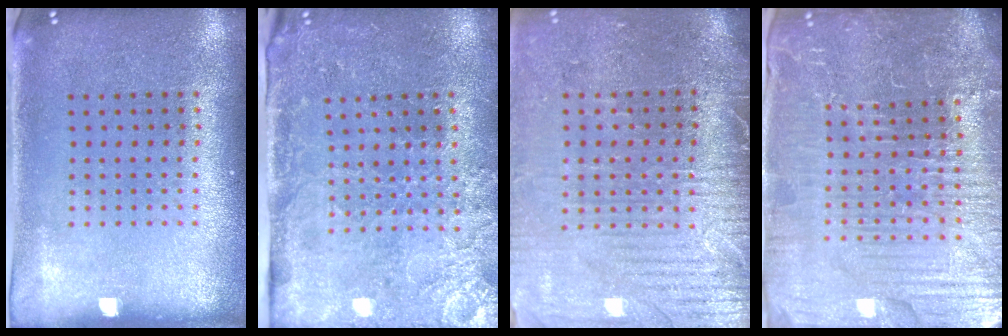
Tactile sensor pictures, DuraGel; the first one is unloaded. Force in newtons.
{"total": 3.4, "press": 3.4, "slide": 0.4}
{"total": 3.5, "press": 3.3, "slide": 1.3}
{"total": 5.9, "press": 5.4, "slide": 2.4}